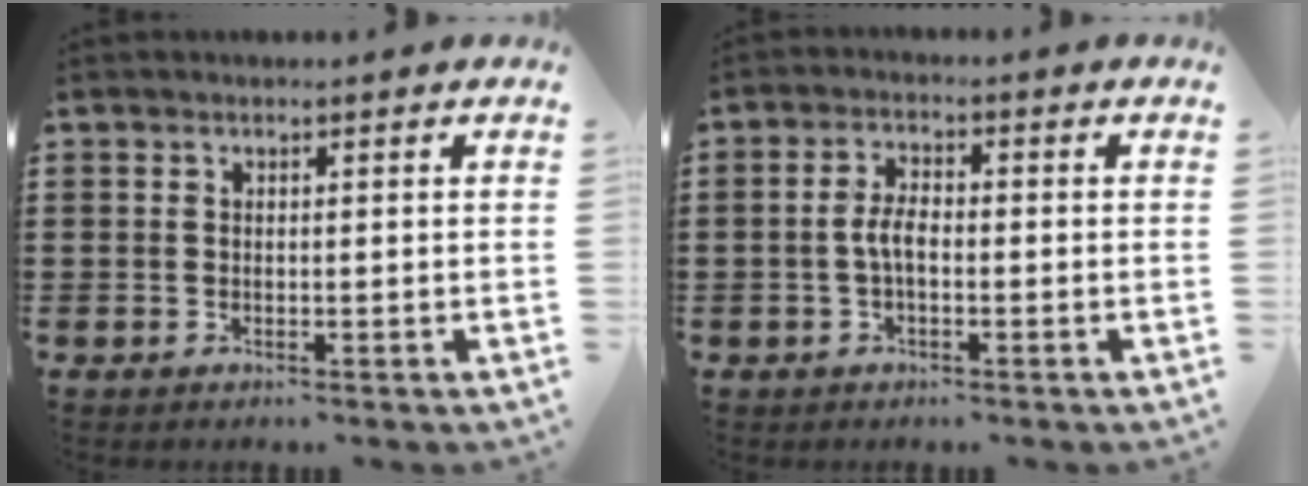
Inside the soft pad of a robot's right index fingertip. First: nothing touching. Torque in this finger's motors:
{"motor_torque": [0.65, 0.30, 0.29, 0.09]}